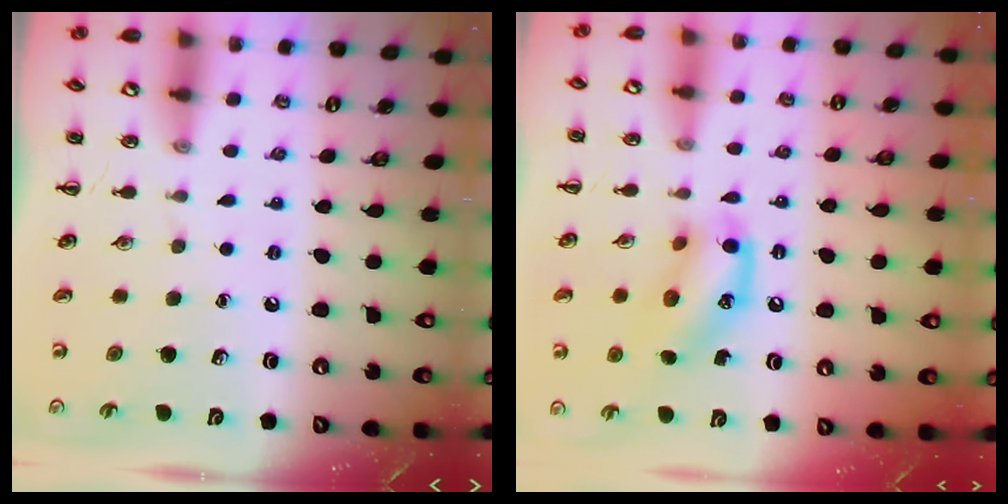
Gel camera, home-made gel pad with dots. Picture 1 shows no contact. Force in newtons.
{"total": 13.8, "press": 13.6, "slide": 2.4}